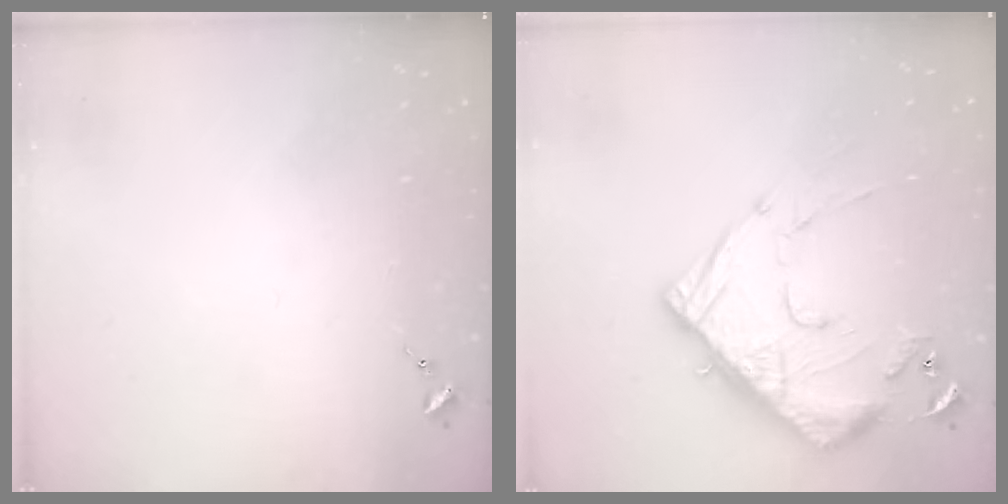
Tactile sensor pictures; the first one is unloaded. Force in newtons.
{"total": 16.6, "press": 16.6, "slide": 1.4}